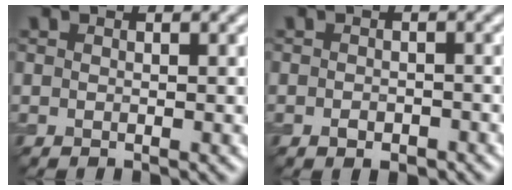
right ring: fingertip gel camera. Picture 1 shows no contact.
{"total": 1.5, "force": [-0.8, 0.9, 0.9], "torque": [-0.014, -0.002, -0.014]}